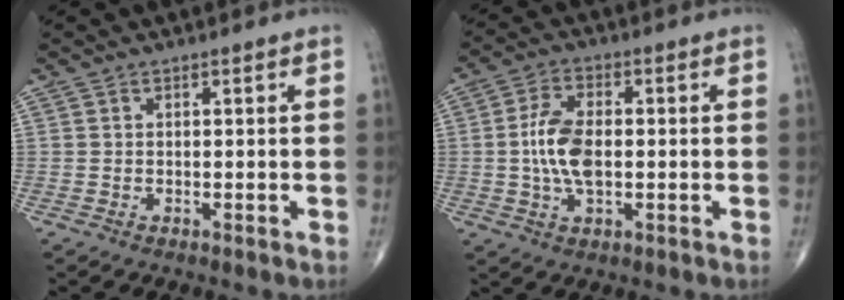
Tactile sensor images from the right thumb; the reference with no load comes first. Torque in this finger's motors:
{"motor_torque": [0.85, 1.06, 0.92, -0.14, 0.32]}